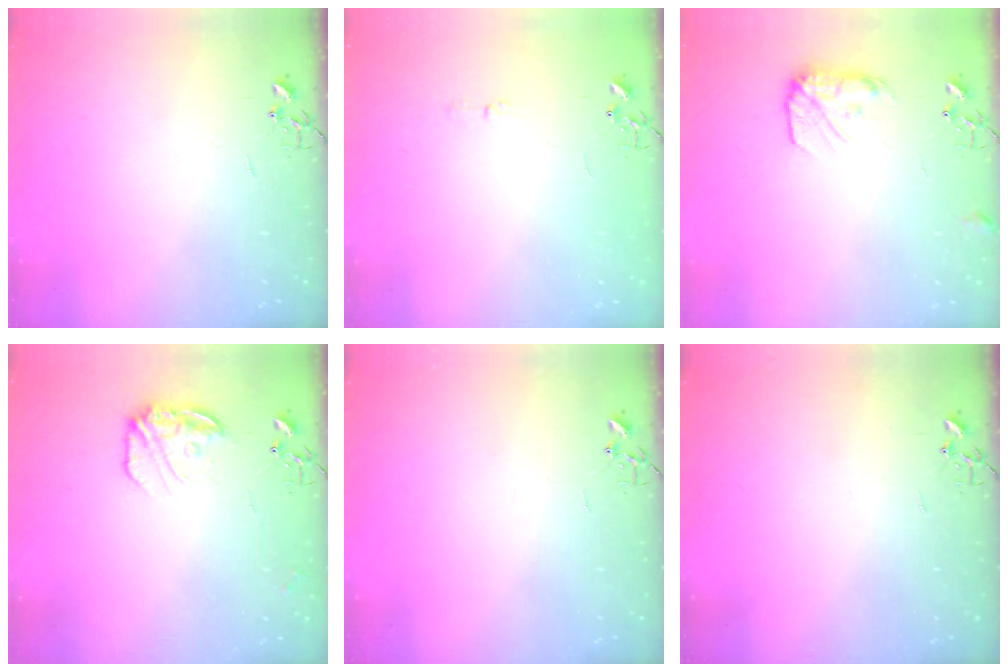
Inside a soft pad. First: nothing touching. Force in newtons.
{"total": 3.3, "press": 3.2, "slide": 0.4}
{"total": 10.8, "press": 10.8, "slide": 0.4}
{"total": 13.7, "press": 13.7, "slide": 0.9}
{"total": 0.0}
{"total": 0.0}